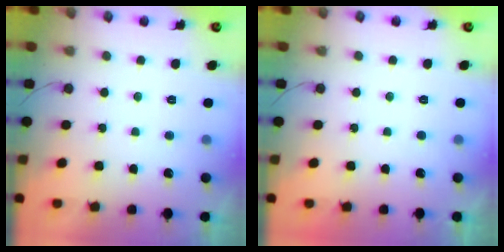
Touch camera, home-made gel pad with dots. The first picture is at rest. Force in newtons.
{"total": 0.0}